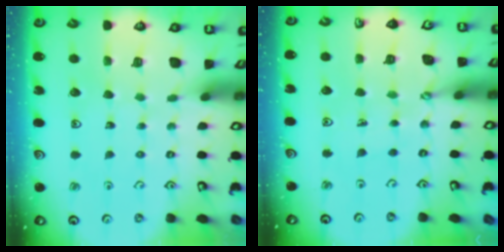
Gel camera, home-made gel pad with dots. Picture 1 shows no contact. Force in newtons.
{"total": 1.4, "press": 1.3, "slide": 0.1}